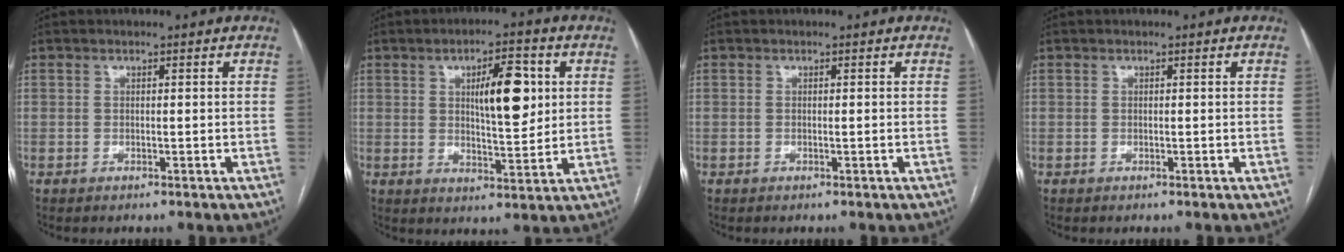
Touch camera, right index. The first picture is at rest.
{"total": 9.4, "force": [2.4, 2.7, 8.7], "torque": [-0.135, 0.007, 0.043]}
{"total": 0.0}
{"total": 0.0}